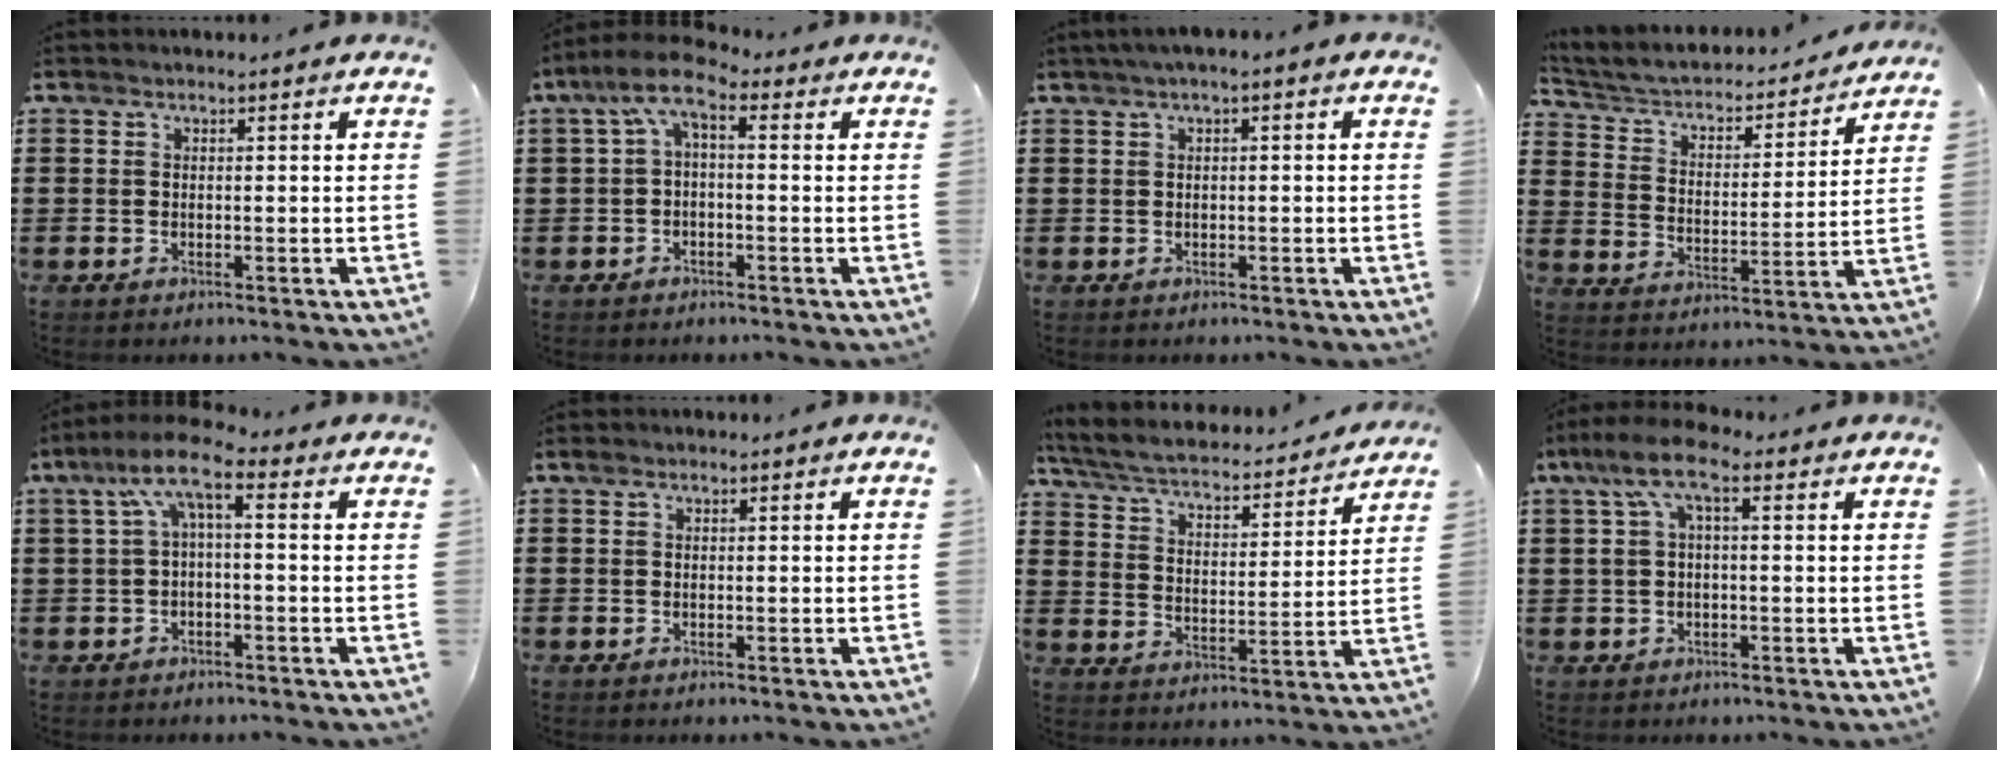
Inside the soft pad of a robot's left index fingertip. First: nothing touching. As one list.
[{"total": 4.4, "force": [-0.4, 1.7, 4.1], "torque": [-0.096, -0.007, -0.018]}, {"total": 1.3, "force": [-0.5, 0.5, 1.1], "torque": [-0.020, 0.002, -0.010]}, {"total": 3.3, "force": [2.9, 1.3, 1.0], "torque": [-0.040, -0.026, 0.039]}, {"total": 5.9, "force": [0.2, 1.7, 5.6], "torque": [-0.126, -0.010, -0.007]}, {"total": 0.5, "force": [0.1, 0.4, 0.3], "torque": [-0.007, 0.004, 0.002]}, {"total": 4.2, "force": [3.8, 0.6, 1.8], "torque": [-0.056, -0.030, 0.056]}, {"total": 7.1, "force": [1.7, 2.3, 6.5], "torque": [-0.139, 0.006, 0.026]}]